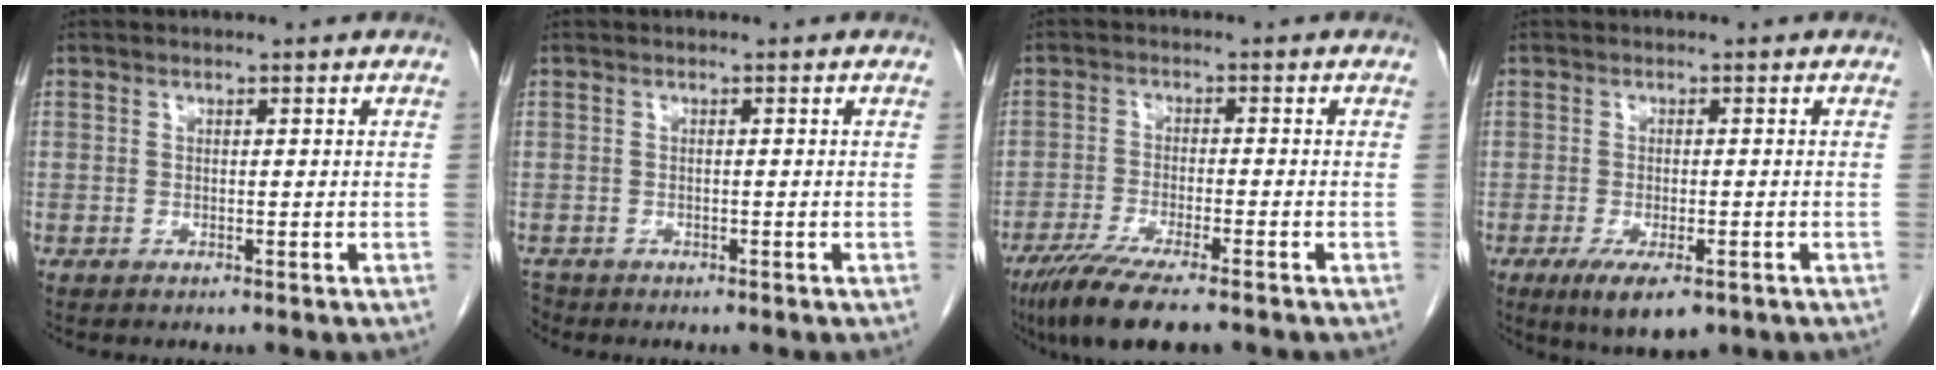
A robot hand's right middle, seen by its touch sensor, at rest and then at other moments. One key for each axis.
{"total": 1.8, "fx": -1.6, "fy": 0.9, "fz": 0.0, "tx": -0.007, "ty": -0.002, "tz": -0.027}
{"total": 9.5, "fx": -7.1, "fy": 1.0, "fz": 6.2, "tx": -0.103, "ty": -0.023, "tz": -0.118}
{"total": 6.8, "fx": -4.0, "fy": 2.2, "fz": 5.1, "tx": -0.081, "ty": -0.014, "tz": -0.058}